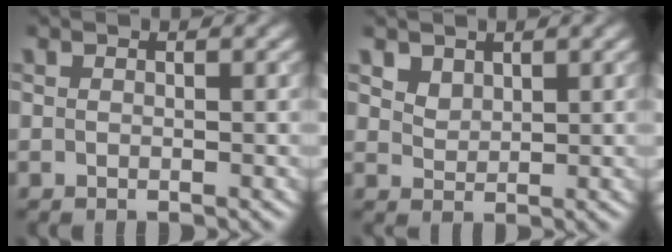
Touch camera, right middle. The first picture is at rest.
{"total": 2.1, "force": [1.6, 1.2, 0.6], "torque": [-0.022, -0.006, 0.036]}